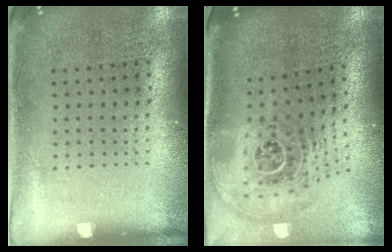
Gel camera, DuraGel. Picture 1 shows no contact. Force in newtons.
{"total": 2.8, "press": 1.8, "slide": 2.1}